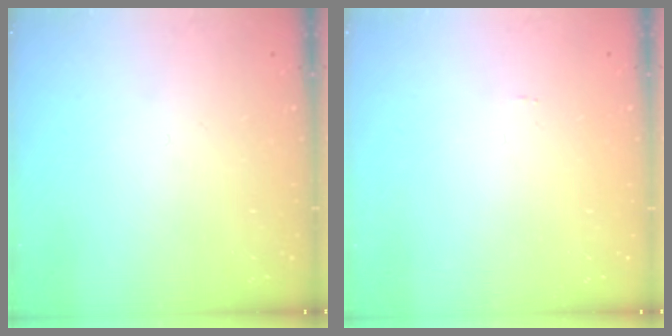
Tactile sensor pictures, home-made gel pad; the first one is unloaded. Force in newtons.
{"total": 1.0, "press": 1.0, "slide": 0.0}